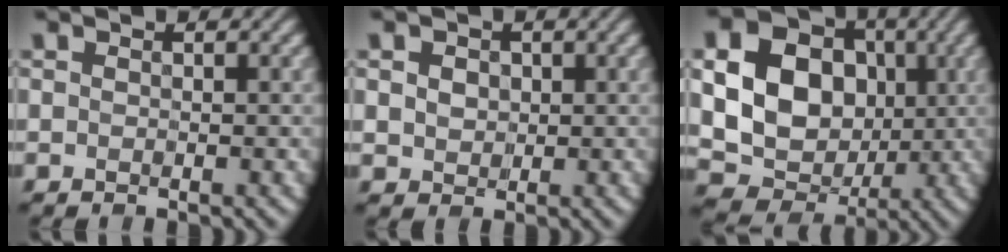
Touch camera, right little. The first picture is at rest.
{"total": 2.8, "force": [0.8, 2.2, 1.4], "torque": [-0.043, 0.008, 0.017]}
{"total": 16.8, "force": [2.2, 14.2, 8.7], "torque": [-0.181, 0.025, 0.018]}